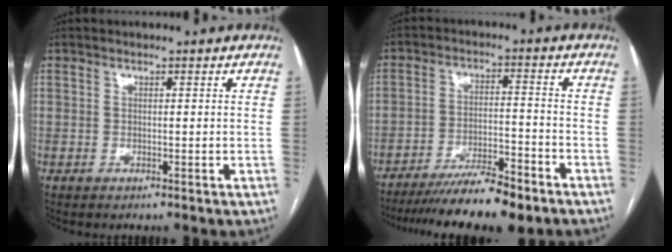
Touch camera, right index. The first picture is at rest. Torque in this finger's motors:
{"motor_torque": [0.92, -0.61, 0.77, 0.15]}